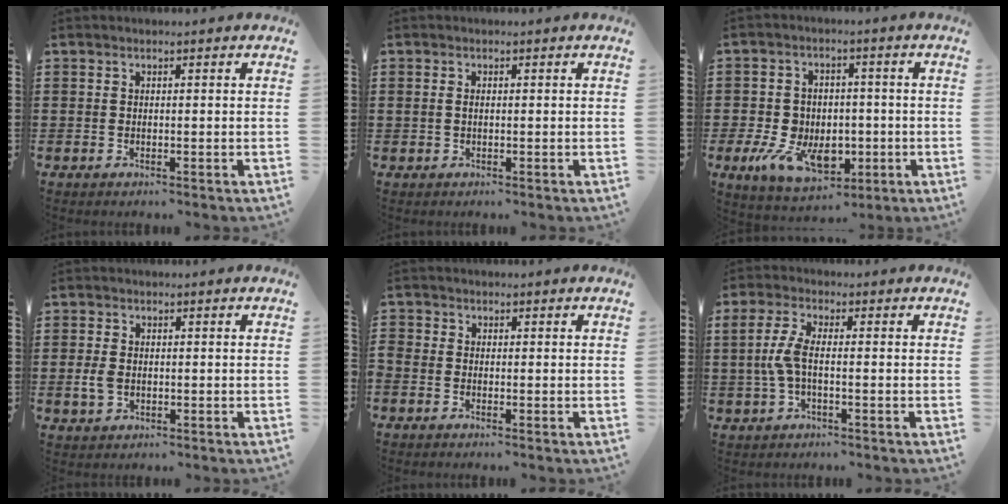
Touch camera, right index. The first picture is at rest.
{"total": 0.9, "force": [0.1, 0.6, 0.7], "torque": [-0.017, 0.003, 0.001]}
{"total": 9.2, "force": [-2.3, 6.8, 5.6], "torque": [-0.140, 0.013, -0.039]}
{"total": 2.6, "force": [-0.4, 1.9, 1.8], "torque": [-0.052, -0.002, -0.012]}
{"total": 0.7, "force": [-0.6, 0.2, 0.3], "torque": [-0.007, -0.003, -0.010]}
{"total": 4.6, "force": [-0.5, 1.6, 4.3], "torque": [-0.108, -0.005, -0.018]}